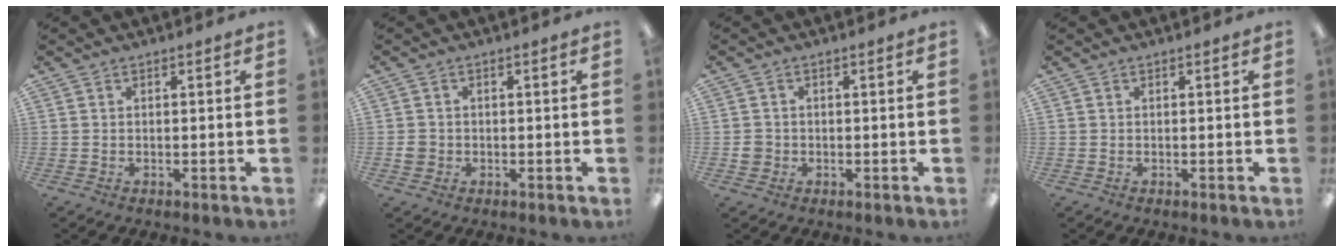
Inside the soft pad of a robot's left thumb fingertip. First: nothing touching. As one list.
[{"total": 2.2, "force": [-0.3, 2.1, 0.5], "torque": [-0.001, 0.001, -0.009]}, {"total": 2.5, "force": [-0.3, 2.4, 0.5], "torque": [-0.001, 0.000, -0.009]}, {"total": 0.0}]